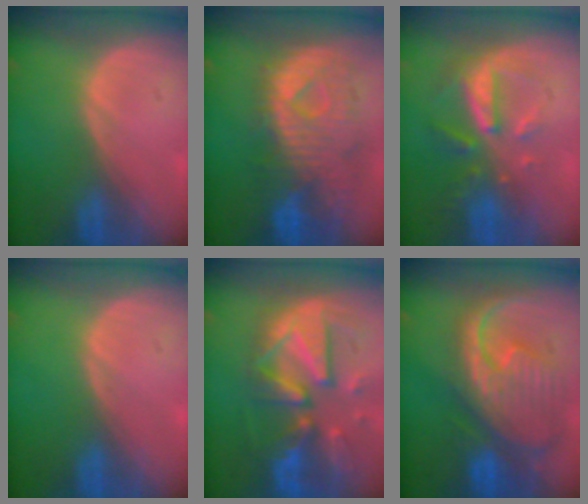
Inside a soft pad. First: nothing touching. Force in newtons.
{"total": 11.4, "press": 9.9, "slide": 5.7}
{"total": 8.1, "press": 7.3, "slide": 3.4}
{"total": 0.0}
{"total": 12.4, "press": 10.8, "slide": 6.1}
{"total": 12.5, "press": 10.6, "slide": 6.5}